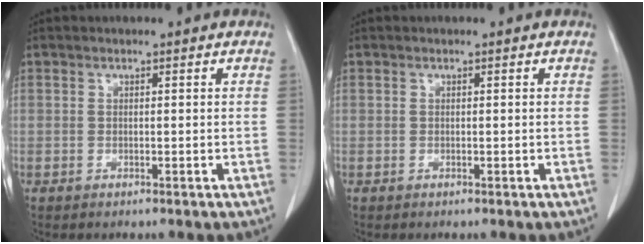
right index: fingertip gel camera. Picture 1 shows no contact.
{"total": 0.0}